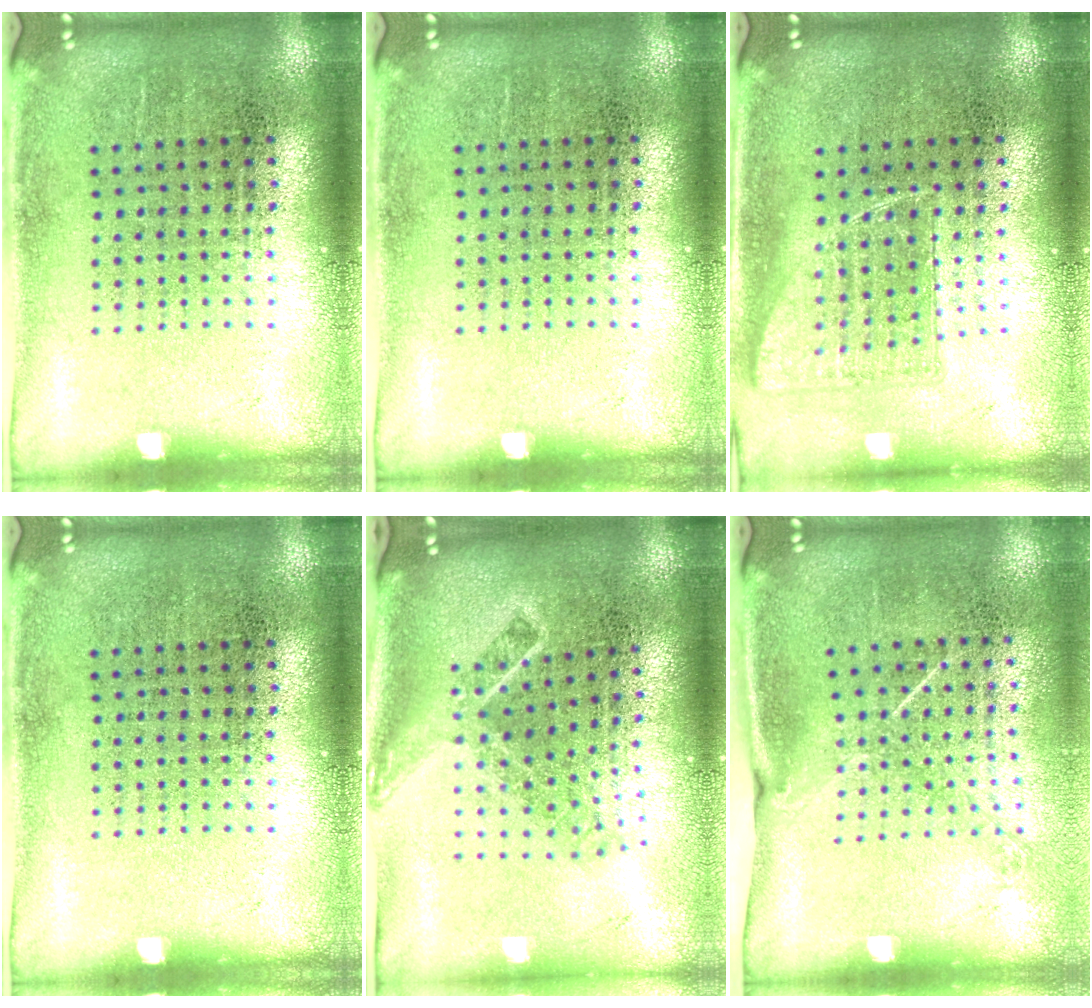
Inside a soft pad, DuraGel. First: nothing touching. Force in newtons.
{"total": 0.0}
{"total": 0.8, "press": 0.8, "slide": 0.2}
{"total": 0.0}
{"total": 1.9, "press": 1.4, "slide": 1.4}
{"total": 1.4, "press": 1.0, "slide": 1.0}